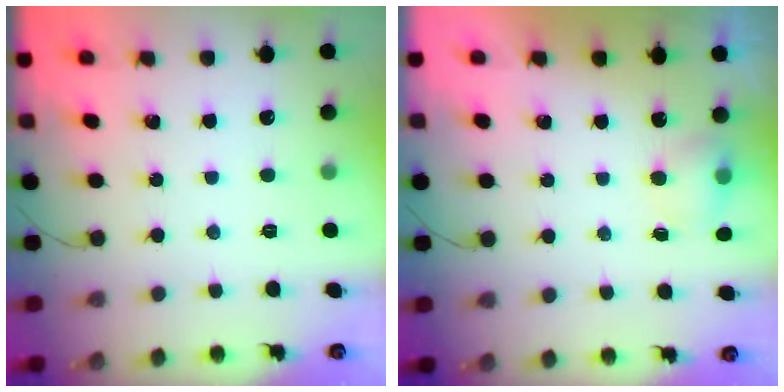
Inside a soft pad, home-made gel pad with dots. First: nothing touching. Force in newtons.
{"total": 4.8, "press": 4.6, "slide": 1.0}